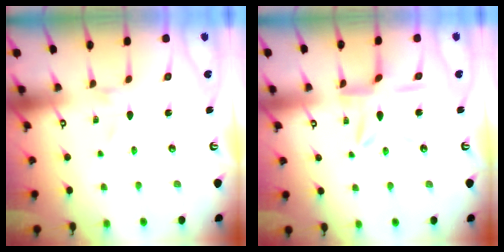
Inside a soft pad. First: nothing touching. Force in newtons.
{"total": 9.9, "press": 9.9, "slide": 0.9}